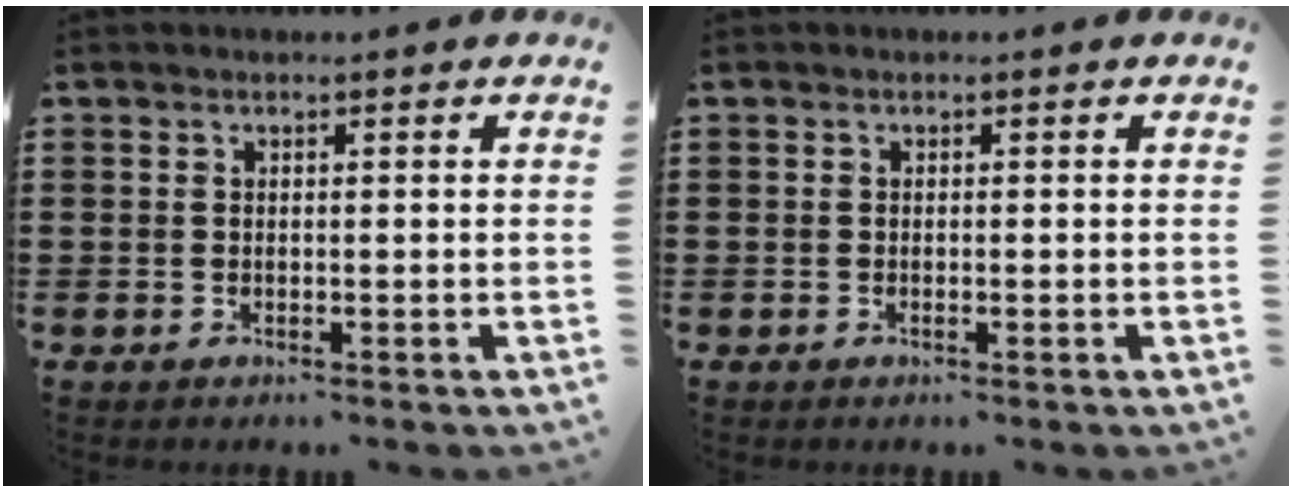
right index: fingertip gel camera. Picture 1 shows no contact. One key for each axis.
{"total": 0.0}